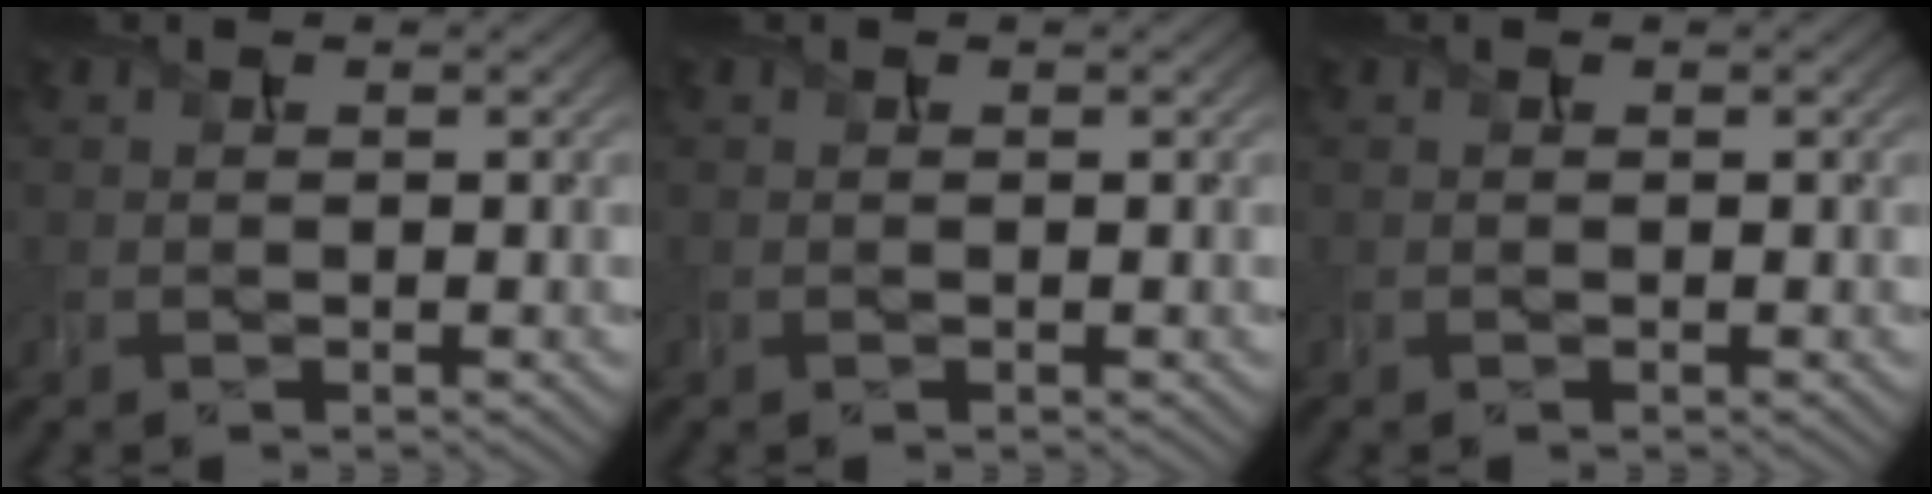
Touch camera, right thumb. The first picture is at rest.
{"total": 0.0}
{"total": 0.0}